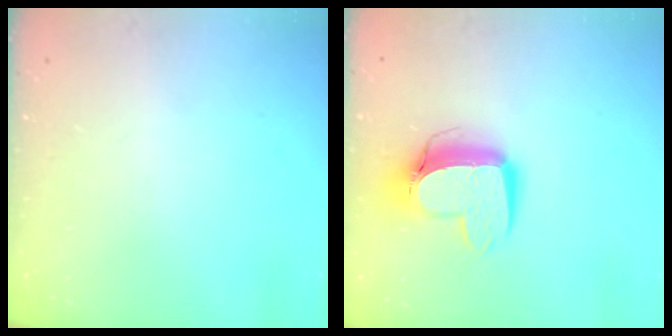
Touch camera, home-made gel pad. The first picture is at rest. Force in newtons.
{"total": 12.5, "press": 12.4, "slide": 1.2}